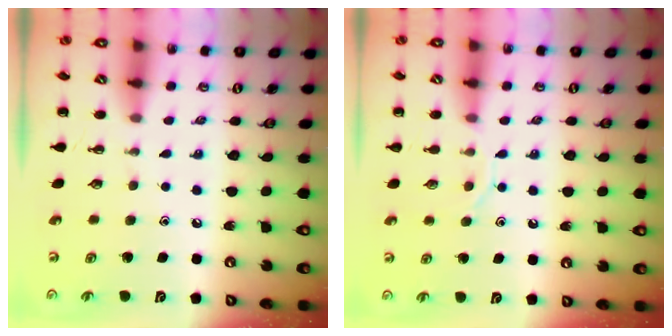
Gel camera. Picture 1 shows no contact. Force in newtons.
{"total": 7.6, "press": 7.5, "slide": 1.2}